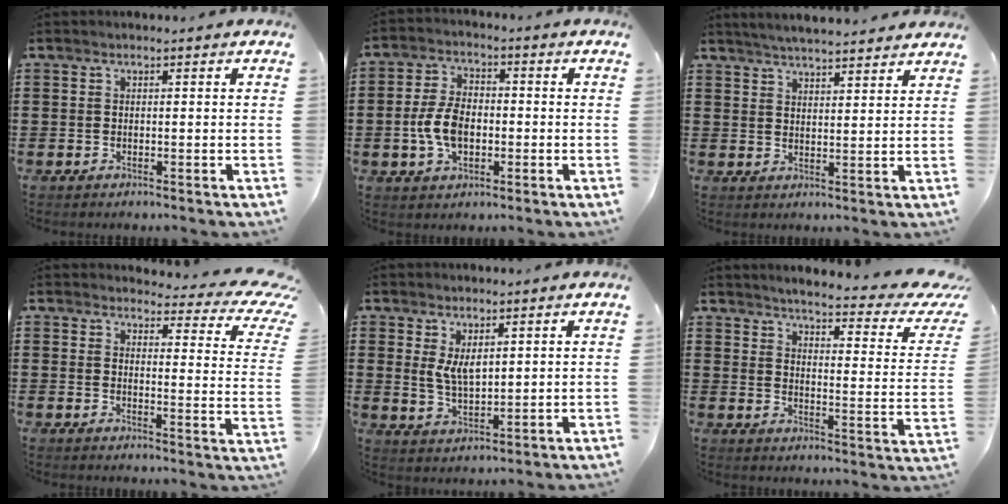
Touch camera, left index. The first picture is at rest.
{"total": 7.1, "force": [-1.4, 4.3, 5.6], "torque": [-0.133, 0.001, -0.032]}
{"total": 3.9, "force": [3.8, -0.3, 0.6], "torque": [-0.023, -0.014, 0.069]}
{"total": 4.6, "force": [3.8, 1.1, 2.3], "torque": [-0.040, -0.030, 0.059]}
{"total": 4.3, "force": [1.9, 2.0, 3.3], "torque": [-0.078, 0.001, 0.031]}
{"total": 4.1, "force": [3.4, -0.5, 2.4], "torque": [-0.049, -0.040, 0.045]}